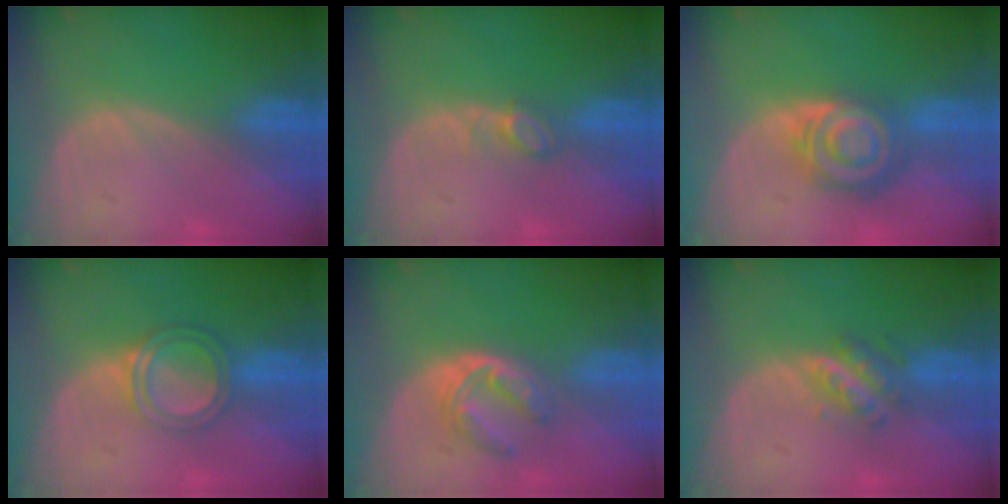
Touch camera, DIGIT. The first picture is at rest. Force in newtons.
{"total": 2.2, "press": 2.2, "slide": 0.3}
{"total": 8.0, "press": 7.1, "slide": 3.7}
{"total": 5.2, "press": 4.7, "slide": 2.2}
{"total": 6.2, "press": 5.0, "slide": 3.5}
{"total": 4.9, "press": 4.5, "slide": 2.1}